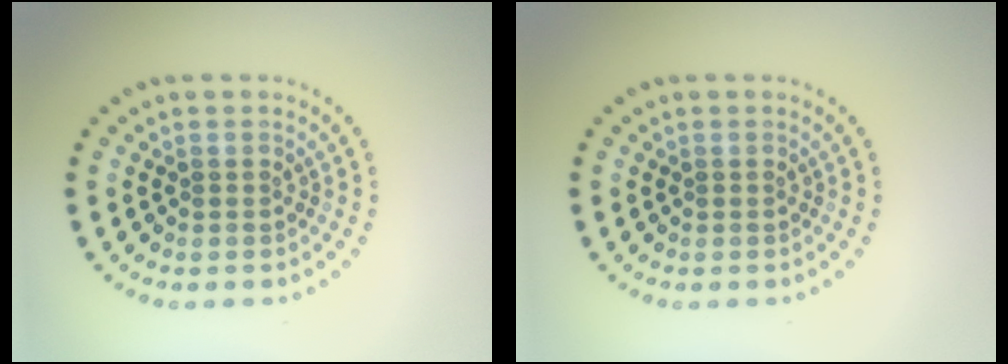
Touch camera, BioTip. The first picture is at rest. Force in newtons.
{"total": 0.0}